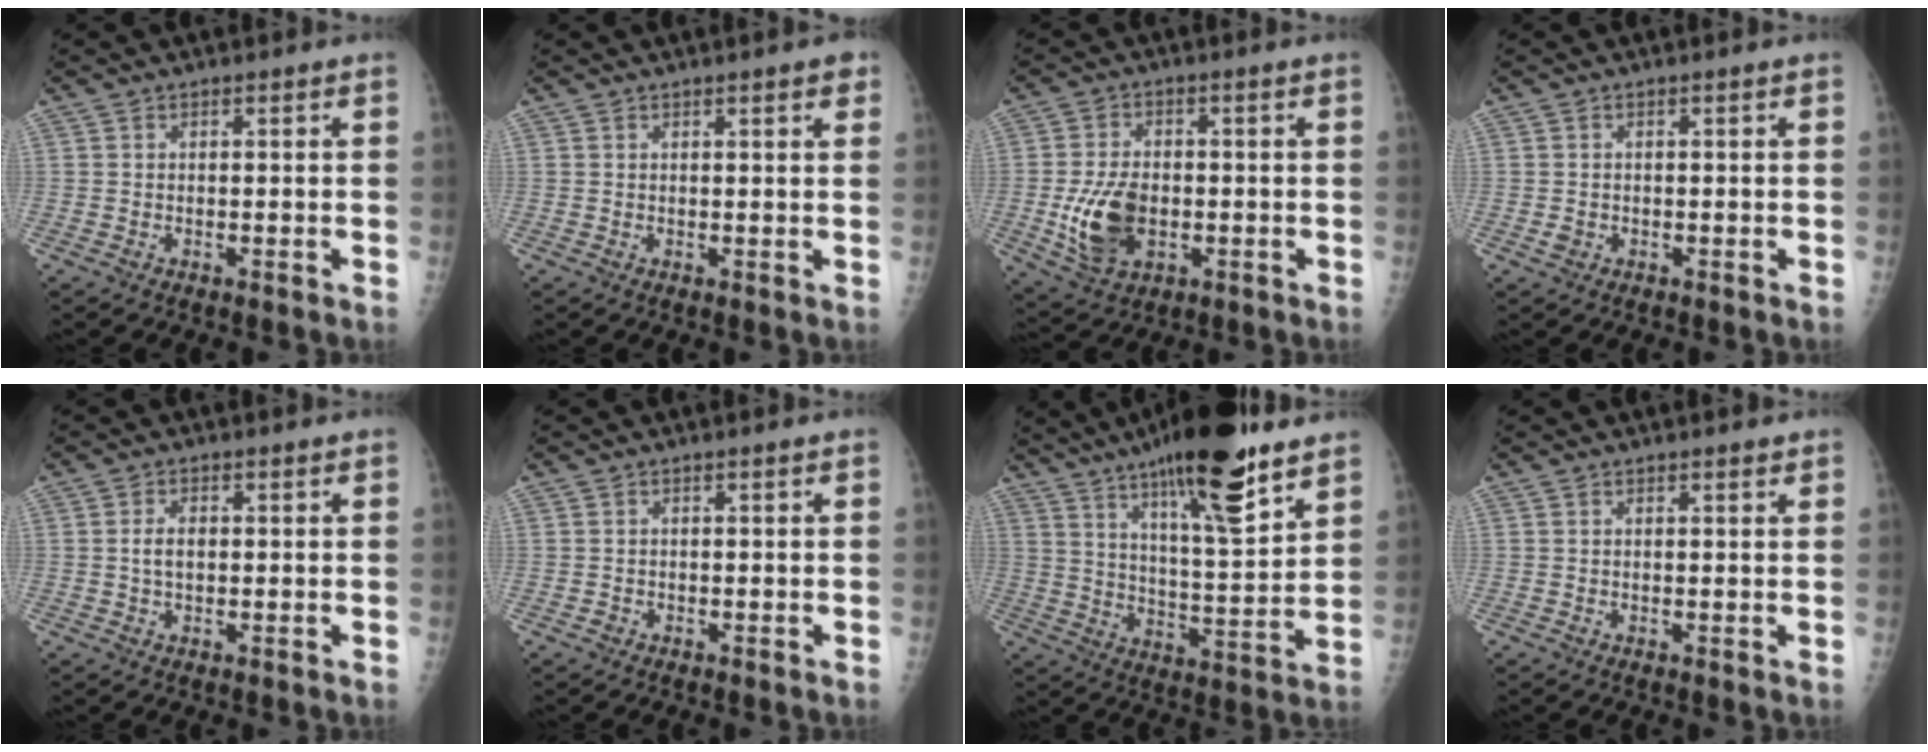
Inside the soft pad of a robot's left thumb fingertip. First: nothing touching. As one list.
[{"total": 2.4, "force": [1.4, 0.4, 1.9], "torque": [-0.021, -0.003, 0.015]}, {"total": 10.5, "force": [-2.0, 6.7, 7.8], "torque": [-0.134, 0.003, -0.026]}, {"total": 1.0, "force": [-0.3, 0.9, 0.4], "torque": [-0.007, 0.002, -0.003]}, {"total": 2.8, "force": [0.1, 1.7, 2.2], "torque": [-0.042, 0.003, 0.001]}, {"total": 0.5, "force": [-0.3, 0.5, 0.1], "torque": [-0.002, 0.002, -0.006]}, {"total": 20.8, "force": [13.4, 4.3, 15.4], "torque": [-0.234, -0.058, 0.216]}, {"total": 1.0, "force": [0.8, 0.2, 0.7], "torque": [-0.007, -0.004, 0.011]}]